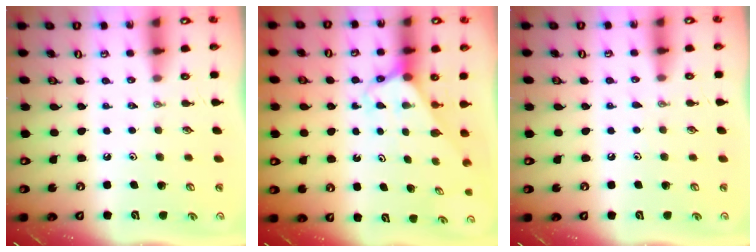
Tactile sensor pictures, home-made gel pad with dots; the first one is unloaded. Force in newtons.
{"total": 2.7, "press": 2.7, "slide": 0.1}
{"total": 3.4, "press": 3.4, "slide": 0.4}